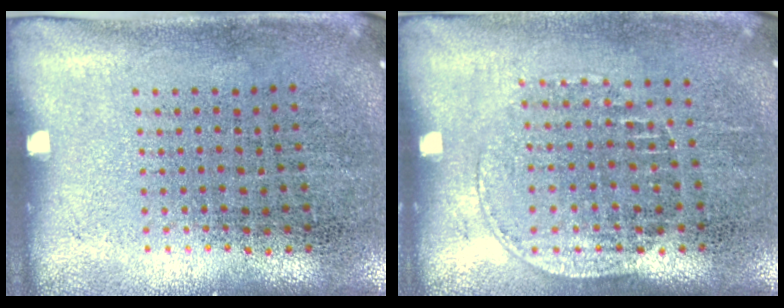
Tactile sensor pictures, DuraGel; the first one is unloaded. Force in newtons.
{"total": 1.2, "press": 1.0, "slide": 0.5}